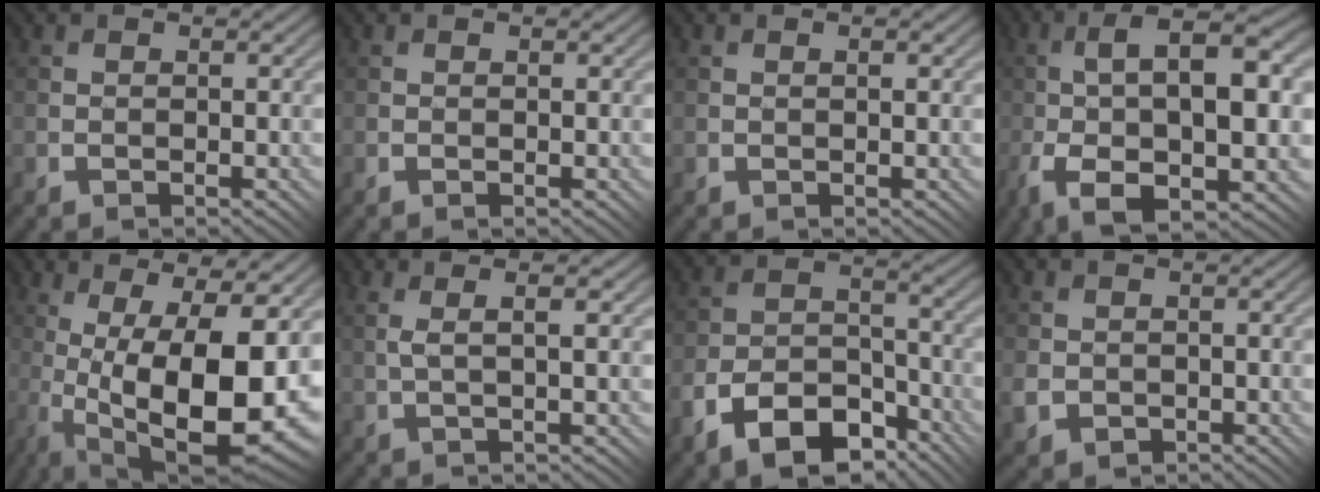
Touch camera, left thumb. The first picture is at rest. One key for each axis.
{"total": 0.0}
{"total": 0.9, "fx": 0.5, "fy": 0.1, "fz": 0.7, "tx": -0.011, "ty": 0.005, "tz": 0.015}
{"total": 13.9, "fx": -1.3, "fy": 5.7, "fz": 12.6, "tx": -0.233, "ty": 0.002, "tz": -0.018}
{"total": 15.3, "fx": -2.3, "fy": 4.9, "fz": 14.3, "tx": -0.235, "ty": -0.008, "tz": -0.031}
{"total": 3.1, "fx": 1.3, "fy": 0.1, "fz": 2.8, "tx": -0.054, "ty": 0.003, "tz": 0.025}
{"total": 9.6, "fx": -6.5, "fy": 4.7, "fz": 5.4, "tx": -0.102, "ty": -0.001, "tz": -0.123}
{"total": 2.5, "fx": -0.6, "fy": 2.2, "fz": 0.9, "tx": -0.027, "ty": -0.012, "tz": -0.009}